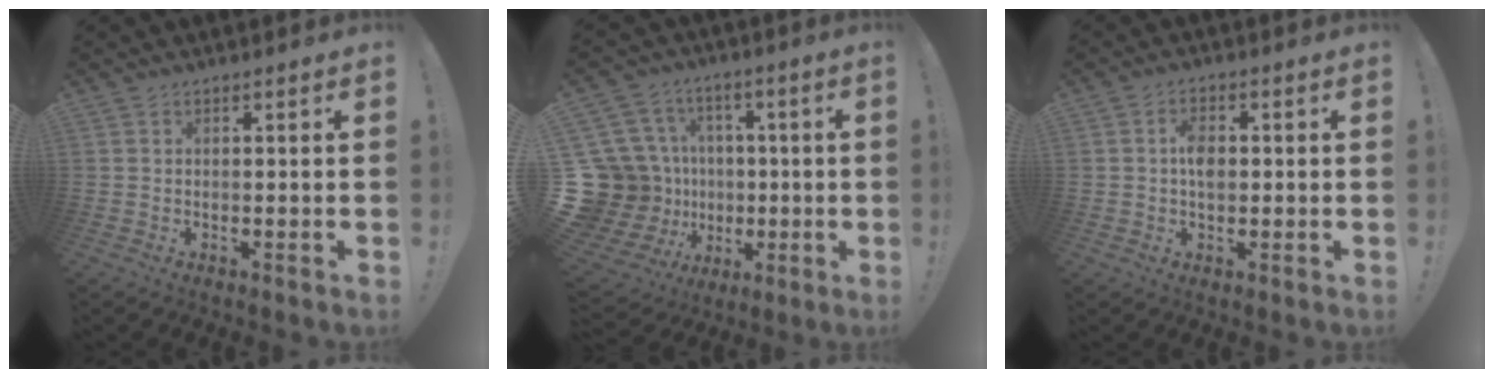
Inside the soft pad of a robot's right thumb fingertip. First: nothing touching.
{"total": 21.0, "force": [-1.2, 18.7, 9.5], "torque": [-0.207, -0.012, 0.045]}
{"total": 5.1, "force": [0.2, 3.2, 4.0], "torque": [-0.072, 0.005, 0.001]}